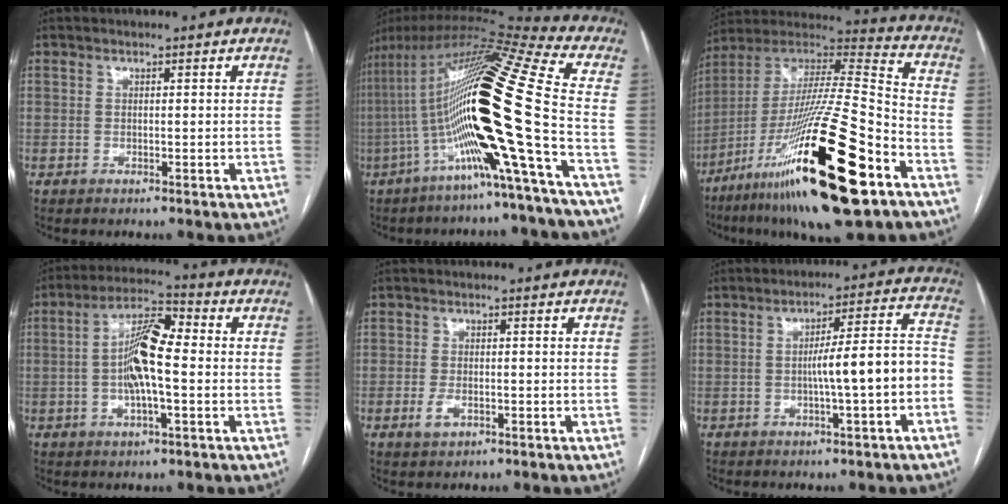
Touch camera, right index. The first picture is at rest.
{"total": 25.4, "force": [-6.0, -0.2, 24.7], "torque": [-0.459, -0.003, -0.120]}
{"total": 30.6, "force": [-14.5, 3.9, 26.6], "torque": [-0.476, -0.050, -0.248]}
{"total": 10.0, "force": [-0.4, 2.3, 9.7], "torque": [-0.185, 0.018, -0.012]}
{"total": 2.5, "force": [-1.0, 1.3, 1.9], "torque": [-0.039, 0.000, -0.015]}
{"total": 9.3, "force": [-2.4, 0.3, 9.0], "torque": [-0.128, 0.031, -0.033]}